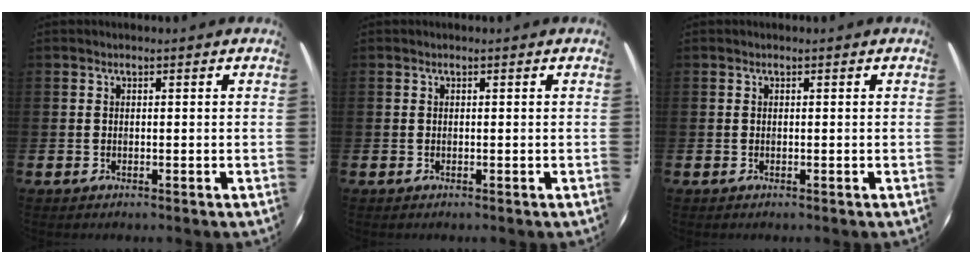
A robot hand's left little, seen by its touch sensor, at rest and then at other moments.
{"total": 0.0}
{"total": 0.0}